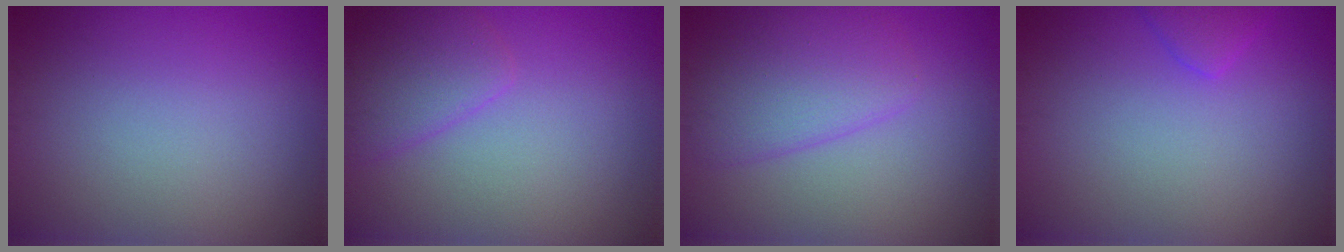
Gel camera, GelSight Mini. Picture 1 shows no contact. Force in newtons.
{"total": 2.9, "press": 2.9, "slide": 0.1}
{"total": 3.9, "press": 3.9, "slide": 0.3}
{"total": 1.8, "press": 1.8, "slide": 0.1}